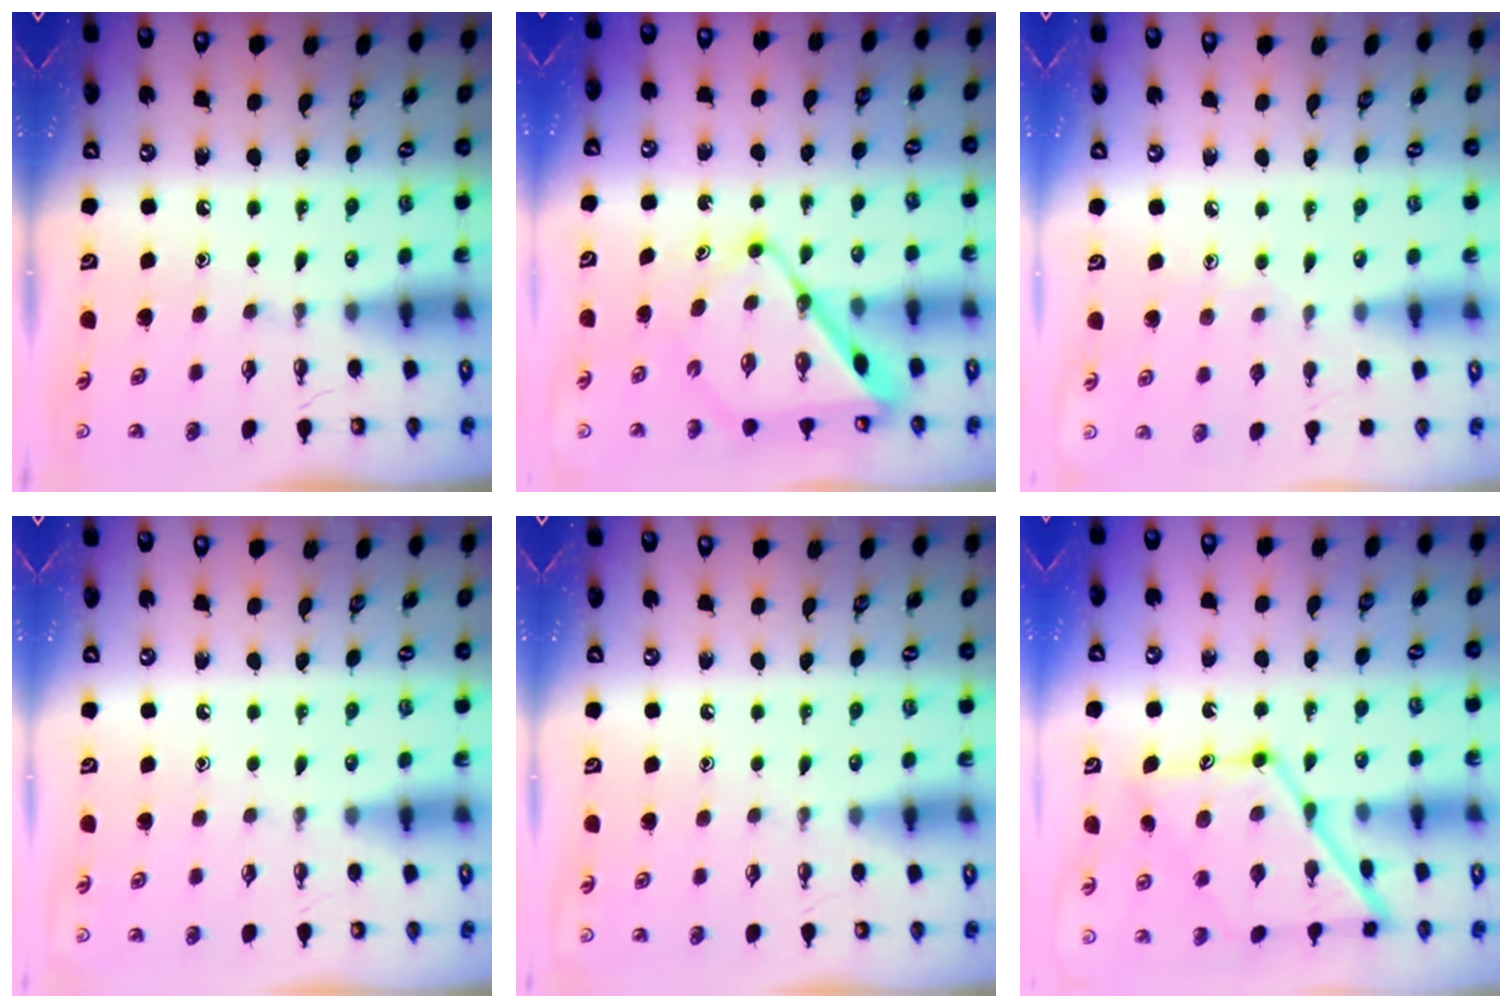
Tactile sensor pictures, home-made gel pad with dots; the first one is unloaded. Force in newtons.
{"total": 12.2, "press": 12.1, "slide": 1.2}
{"total": 6.2, "press": 6.2, "slide": 0.7}
{"total": 0.0}
{"total": 0.0}
{"total": 16.3, "press": 16.3, "slide": 1.3}